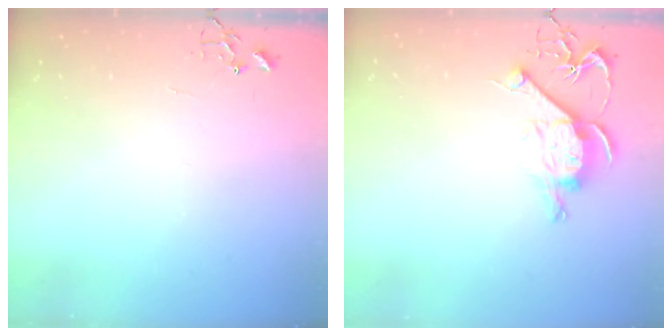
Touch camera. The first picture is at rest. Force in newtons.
{"total": 9.6, "press": 9.6, "slide": 0.2}